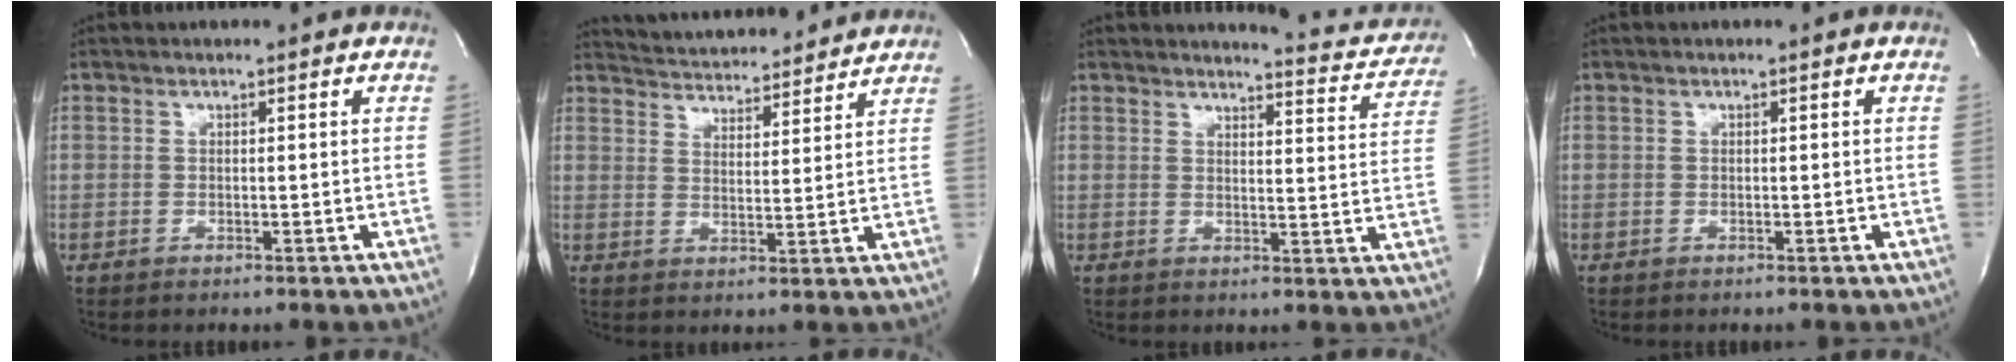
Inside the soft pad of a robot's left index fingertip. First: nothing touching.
{"total": 13.5, "force": [12.9, 2.1, 3.2], "torque": [-0.053, 0.014, 0.185]}
{"total": 9.5, "force": [9.4, 1.3, 1.3], "torque": [-0.004, -0.041, 0.091]}
{"total": 0.0}